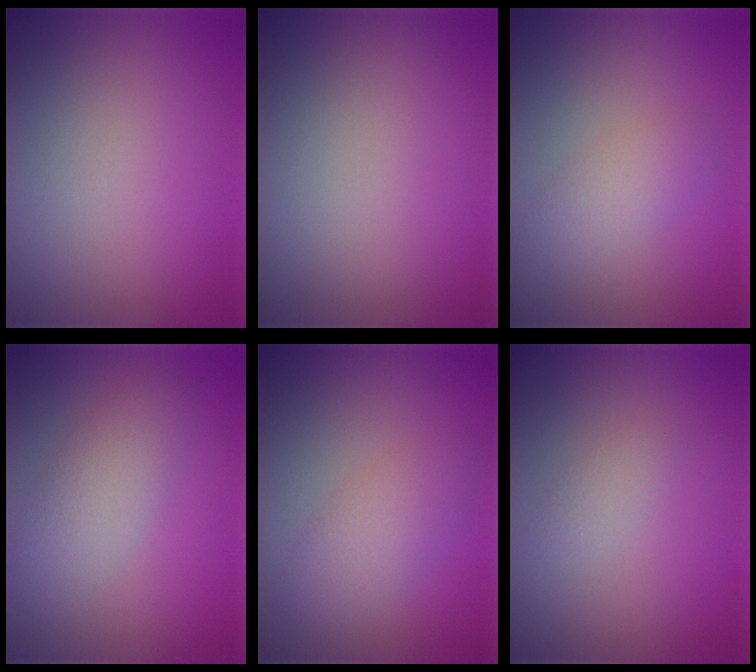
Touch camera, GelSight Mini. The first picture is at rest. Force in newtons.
{"total": 0.0}
{"total": 2.4, "press": 2.4, "slide": 0.1}
{"total": 3.3, "press": 3.3, "slide": 0.2}
{"total": 3.1, "press": 3.1, "slide": 0.0}
{"total": 1.2, "press": 1.2, "slide": 0.0}